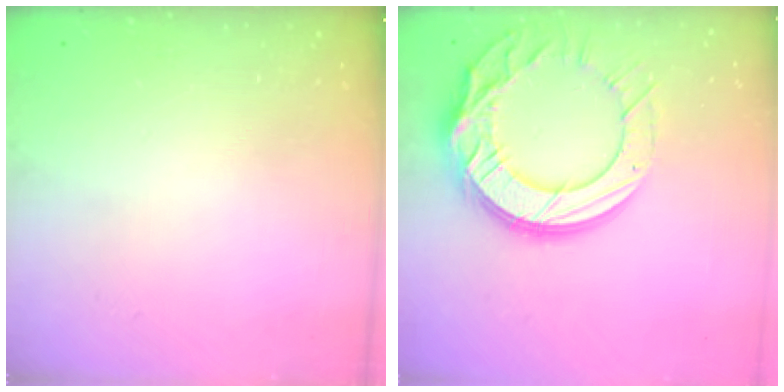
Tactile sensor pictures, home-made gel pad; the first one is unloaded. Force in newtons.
{"total": 20.4, "press": 20.3, "slide": 2.0}